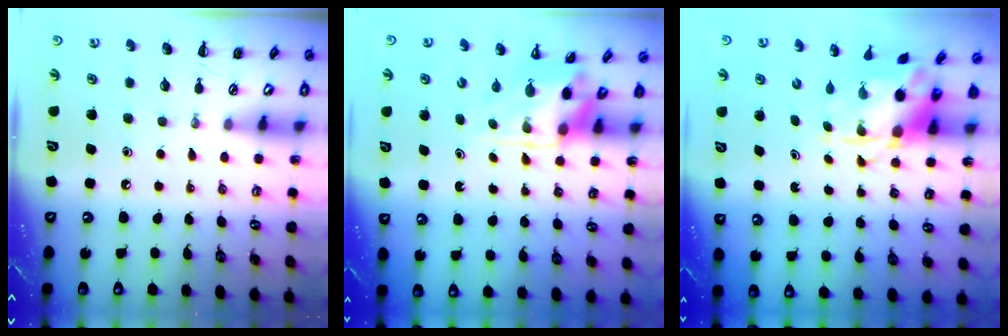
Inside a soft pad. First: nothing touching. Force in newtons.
{"total": 4.0, "press": 3.9, "slide": 0.8}
{"total": 3.8, "press": 3.7, "slide": 0.8}